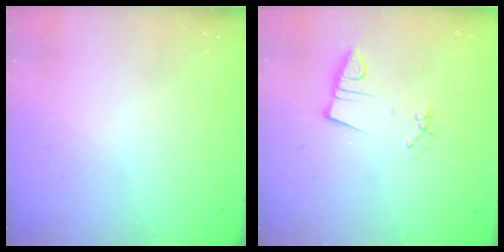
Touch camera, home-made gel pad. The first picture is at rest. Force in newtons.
{"total": 3.5, "press": 2.2, "slide": 2.7}